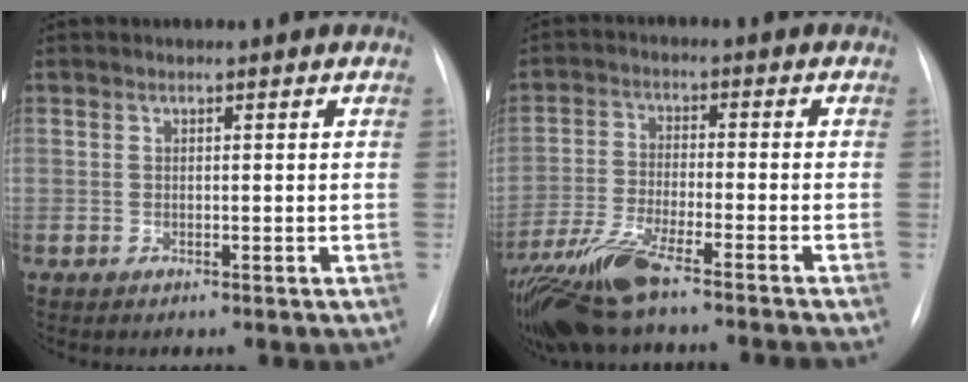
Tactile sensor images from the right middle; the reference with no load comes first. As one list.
[{"total": 14.3, "force": [-11.4, 0.2, 8.6], "torque": [-0.181, -0.037, -0.204]}]